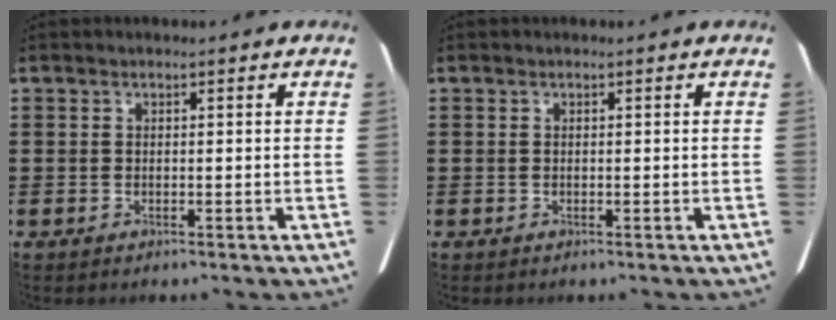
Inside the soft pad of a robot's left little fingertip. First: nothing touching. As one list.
[{"total": 0.0}]